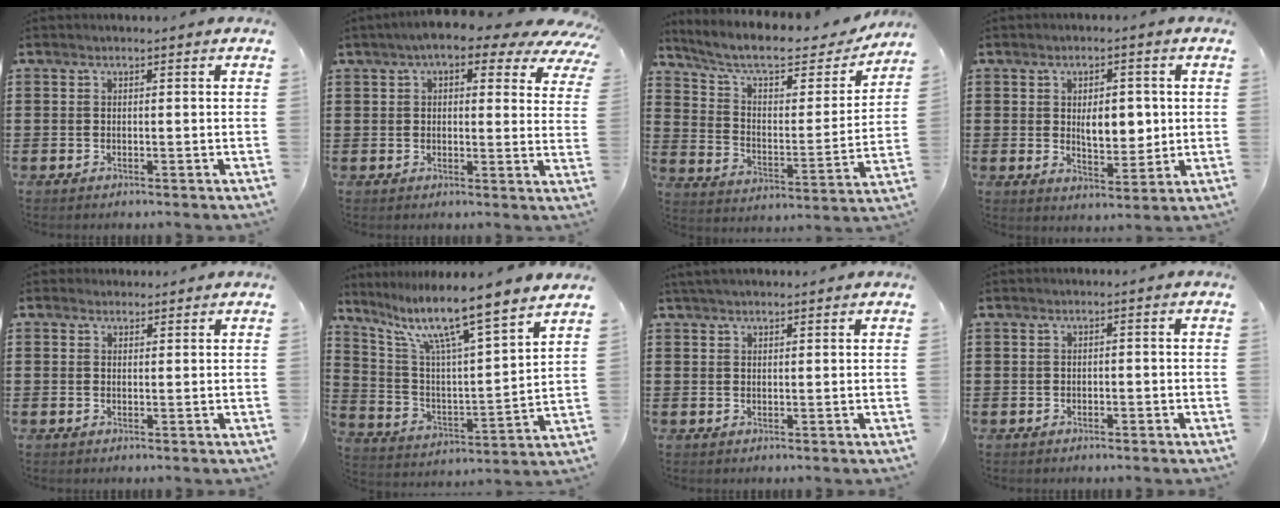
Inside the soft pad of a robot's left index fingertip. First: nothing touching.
{"total": 6.9, "force": [4.8, 2.0, 4.5], "torque": [-0.079, -0.017, 0.078]}
{"total": 8.8, "force": [7.2, 1.9, 4.7], "torque": [-0.113, -0.041, 0.120]}
{"total": 6.1, "force": [0.8, 3.1, 5.2], "torque": [-0.074, -0.005, 0.003]}
{"total": 1.3, "force": [1.0, 0.8, 0.0], "torque": [-0.003, 0.006, 0.020]}
{"total": 10.3, "force": [8.0, 0.0, 6.4], "torque": [-0.146, -0.060, 0.125]}
{"total": 1.6, "force": [1.4, 0.5, 0.6], "torque": [-0.013, 0.003, 0.028]}
{"total": 0.9, "force": [-0.8, 0.3, 0.2], "torque": [-0.008, 0.001, -0.017]}